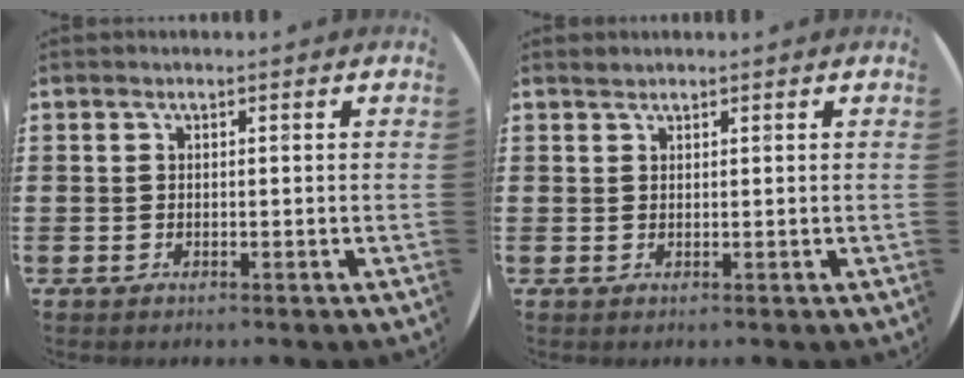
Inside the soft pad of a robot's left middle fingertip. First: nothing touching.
{"total": 0.6, "force": [0.6, 0.0, -0.1], "torque": [0.001, 0.002, 0.012]}